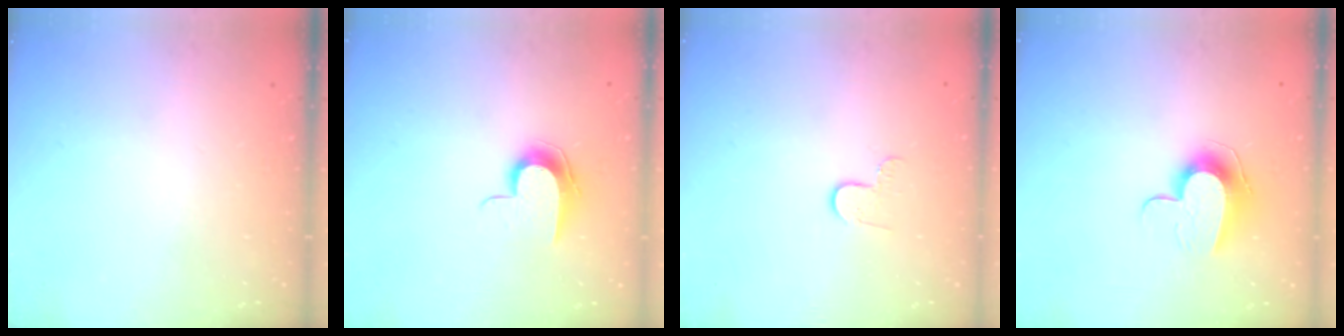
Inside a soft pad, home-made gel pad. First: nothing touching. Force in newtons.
{"total": 8.9, "press": 8.9, "slide": 0.9}
{"total": 4.6, "press": 4.6, "slide": 0.5}
{"total": 10.1, "press": 10.1, "slide": 0.3}